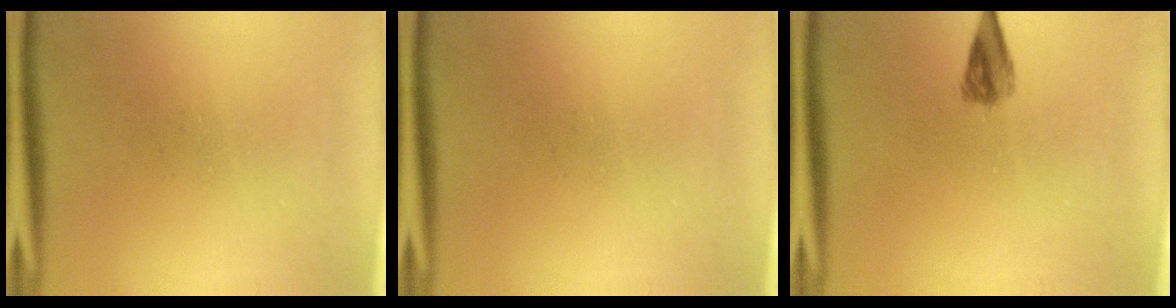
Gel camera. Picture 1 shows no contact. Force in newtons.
{"total": 0.0}
{"total": 2.5}